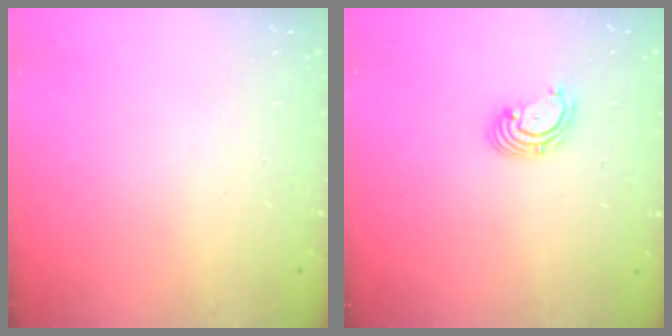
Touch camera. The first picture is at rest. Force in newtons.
{"total": 2.9, "press": 2.9, "slide": 0.3}